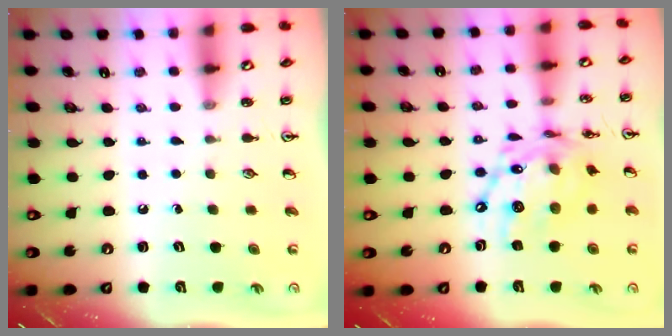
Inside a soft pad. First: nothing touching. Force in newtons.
{"total": 15.7, "press": 15.7, "slide": 1.6}